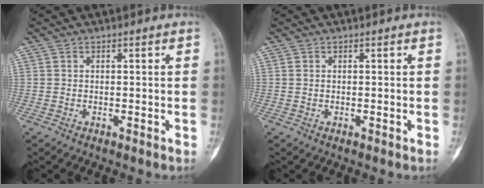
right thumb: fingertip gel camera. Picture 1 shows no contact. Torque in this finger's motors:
{"motor_torque": [-0.03, -0.19, 0.17, 0.03, -0.02]}